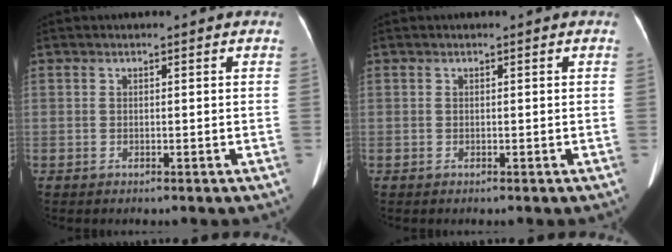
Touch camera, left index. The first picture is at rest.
{"total": 0.0}